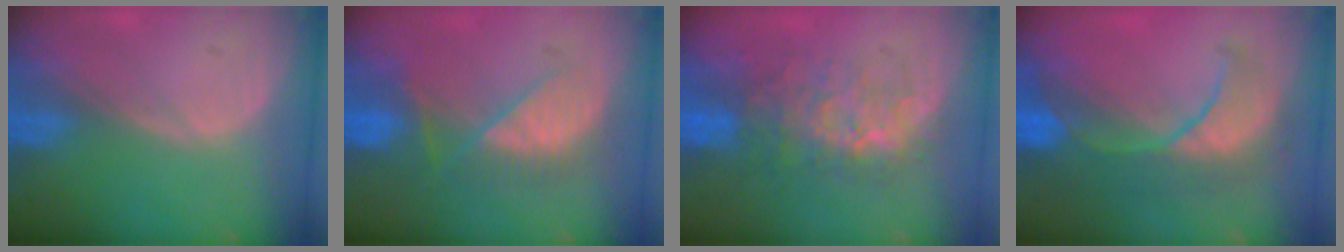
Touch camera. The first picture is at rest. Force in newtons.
{"total": 7.2, "press": 7.0, "slide": 1.7}
{"total": 8.1, "press": 7.8, "slide": 2.3}
{"total": 9.7, "press": 8.9, "slide": 3.7}